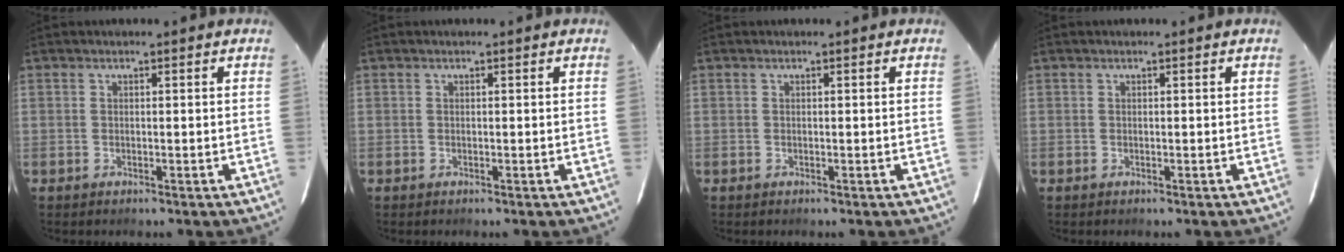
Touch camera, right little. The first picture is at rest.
{"total": 0.0}
{"total": 0.0}
{"total": 0.0}